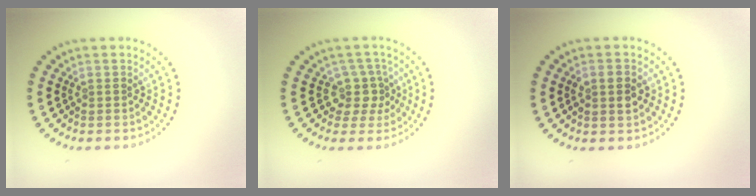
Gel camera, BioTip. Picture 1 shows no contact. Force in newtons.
{"total": 2.7, "press": 2.0, "slide": 1.8}
{"total": 2.0, "press": 2.0, "slide": 0.3}